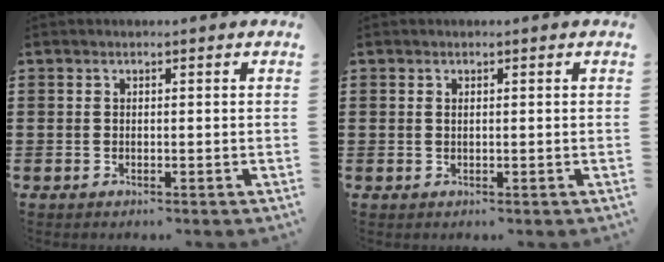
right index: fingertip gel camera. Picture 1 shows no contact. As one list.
[{"total": 0.5, "force": [0.2, 0.3, 0.4], "torque": [-0.010, 0.001, 0.003]}]